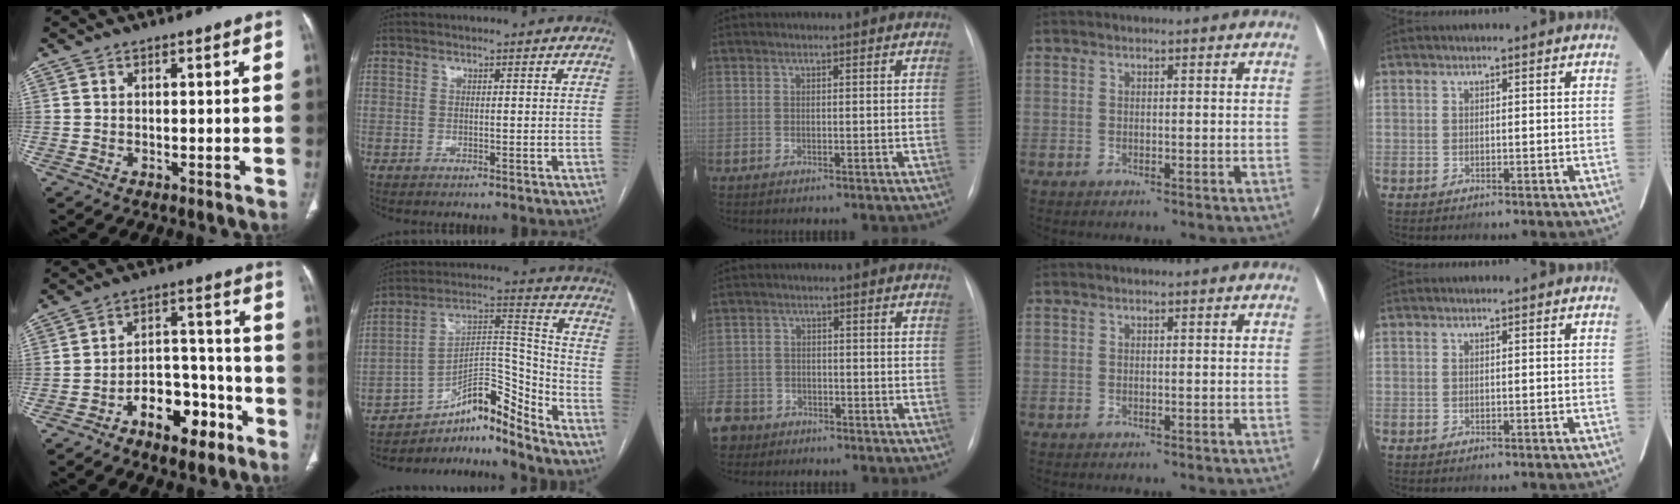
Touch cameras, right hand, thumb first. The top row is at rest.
{"thumb": {"total": 11.9, "force": [-6.7, 6.5, 7.3], "torque": [-0.082, 0.065, -0.104]}, "index": {"total": 10.2, "force": [-9.3, 1.4, 4.1], "torque": [-0.061, 0.064, -0.153]}, "middle": {"total": 8.3, "force": [-5.6, 6.1, 1.4], "torque": [-0.059, -0.004, -0.098]}}